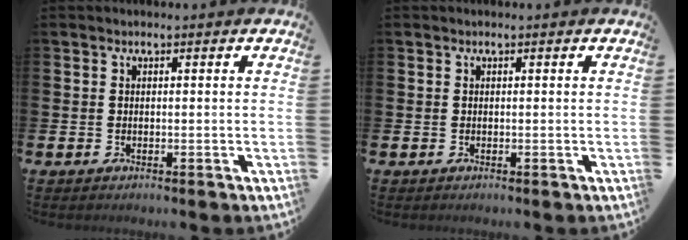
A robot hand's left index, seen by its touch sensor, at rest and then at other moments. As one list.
[{"total": 0.0}]